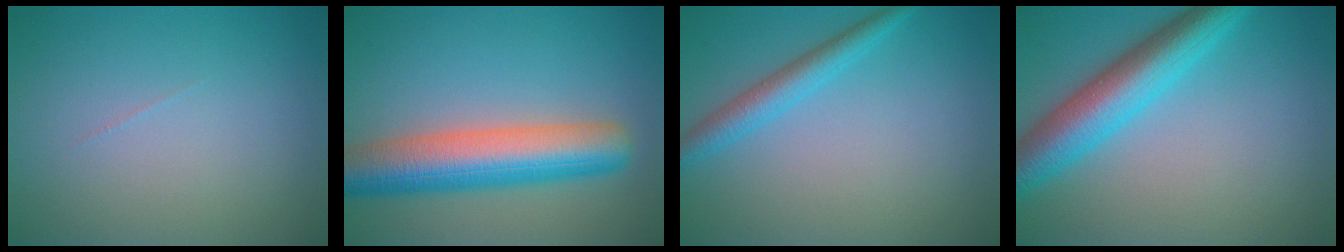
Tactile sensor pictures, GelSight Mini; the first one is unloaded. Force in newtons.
{"total": 8.6, "press": 8.6, "slide": 0.3}
{"total": 2.7, "press": 2.7, "slide": 0.3}
{"total": 6.9, "press": 6.9, "slide": 0.1}